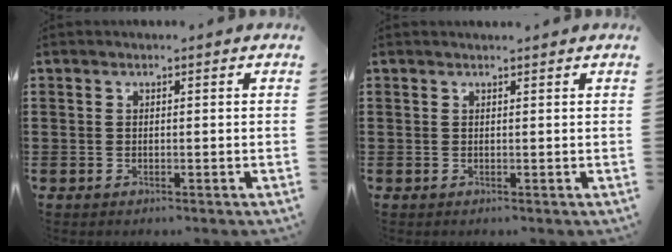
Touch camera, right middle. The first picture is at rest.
{"total": 0.7, "force": [0.6, -0.1, 0.2], "torque": [-0.004, -0.002, 0.012]}